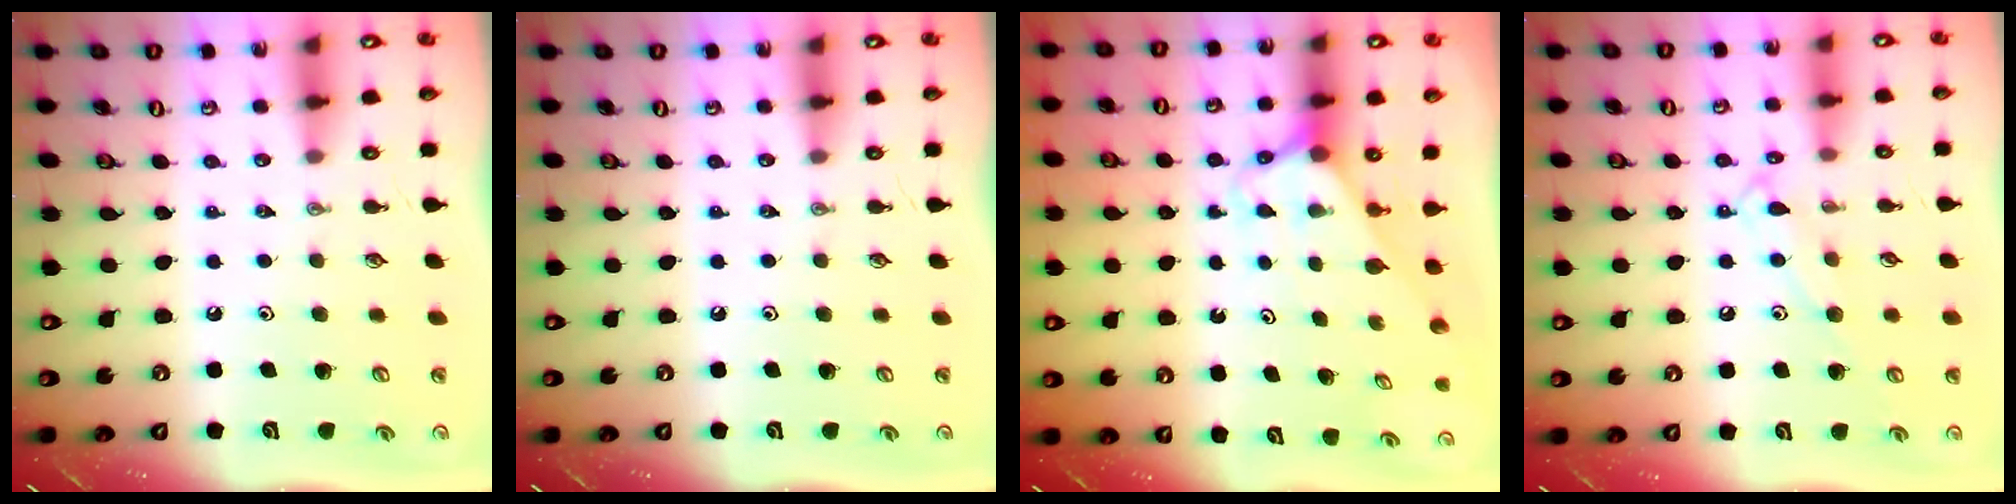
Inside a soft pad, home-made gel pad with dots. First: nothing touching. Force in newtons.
{"total": 0.0}
{"total": 2.7, "press": 2.7, "slide": 0.2}
{"total": 9.7, "press": 9.7, "slide": 0.8}